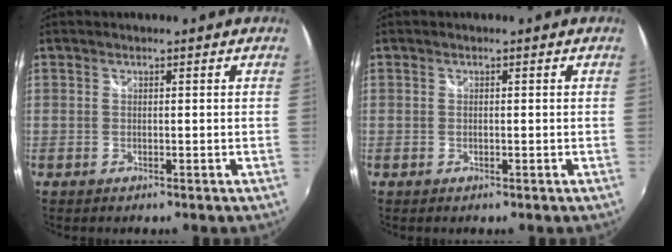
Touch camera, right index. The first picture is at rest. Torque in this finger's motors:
{"motor_torque": [-0.23, 0.31, -0.09, 0.00]}